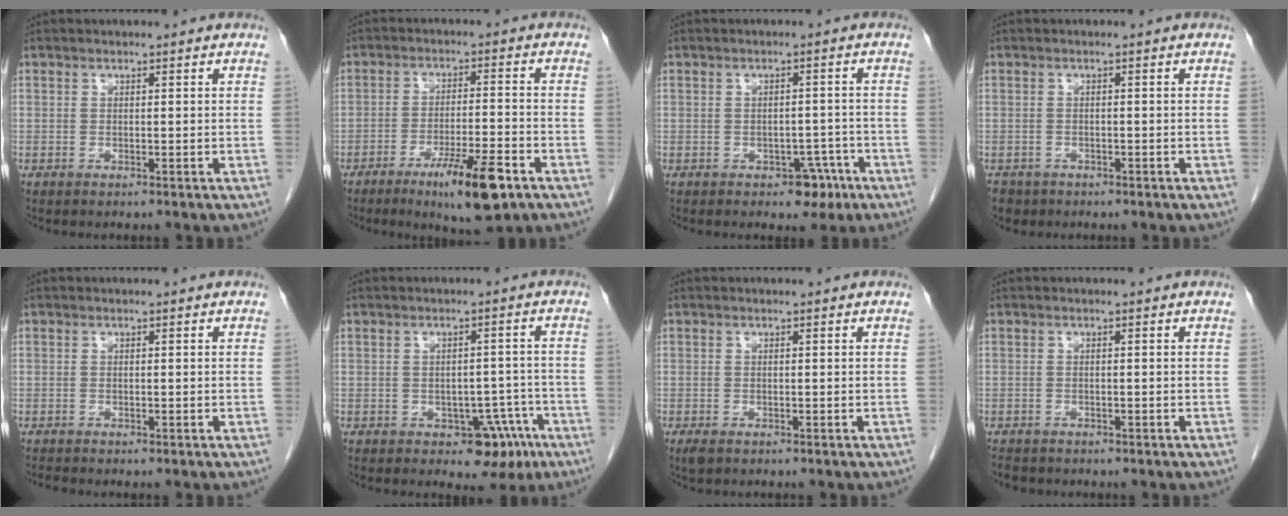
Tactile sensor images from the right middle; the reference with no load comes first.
{"total": 9.8, "force": [-5.7, 1.0, 7.9], "torque": [-0.132, -0.018, -0.089]}
{"total": 3.8, "force": [-2.2, 2.2, 2.1], "torque": [-0.020, 0.004, -0.022]}
{"total": 3.0, "force": [-2.2, 2.1, 0.4], "torque": [-0.012, -0.001, -0.036]}
{"total": 0.5, "force": [-0.5, 0.0, 0.1], "torque": [-0.011, -0.005, -0.010]}
{"total": 6.0, "force": [-3.3, 3.5, 3.7], "torque": [-0.033, 0.015, -0.033]}
{"total": 1.7, "force": [-1.0, 0.8, 1.0], "torque": [-0.021, -0.004, -0.012]}
{"total": 2.7, "force": [-2.3, 1.3, 0.7], "torque": [-0.020, -0.004, -0.031]}